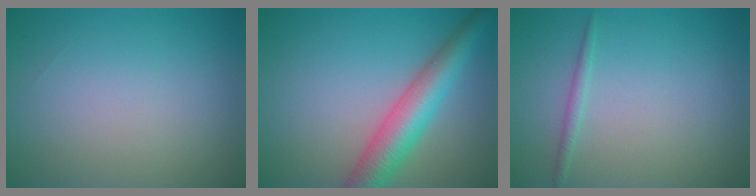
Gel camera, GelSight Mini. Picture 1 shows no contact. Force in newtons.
{"total": 5.8, "press": 5.8, "slide": 0.1}
{"total": 0.9, "press": 0.9, "slide": 0.1}